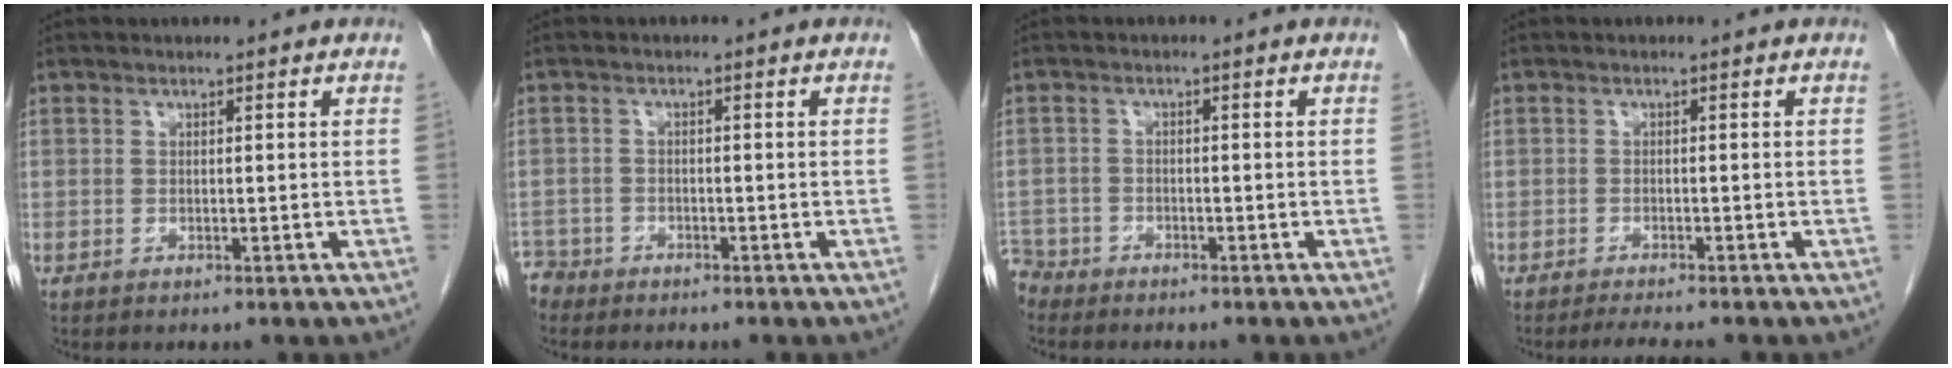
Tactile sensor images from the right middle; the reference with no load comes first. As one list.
[{"total": 2.7, "force": [-2.5, 1.0, -0.6], "torque": [0.009, -0.002, -0.050]}, {"total": 3.6, "force": [-3.3, 1.4, -0.4], "torque": [0.010, -0.004, -0.067]}, {"total": 3.3, "force": [-2.9, 0.0, 1.6], "torque": [-0.026, -0.008, -0.043]}]